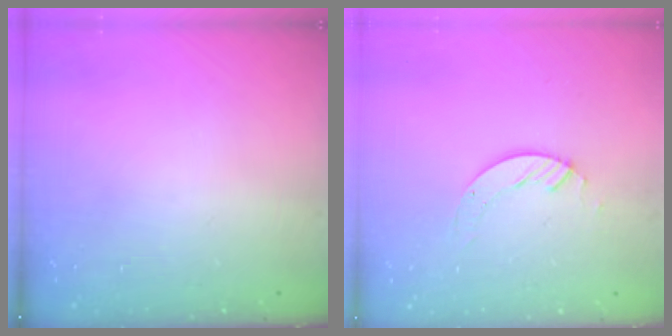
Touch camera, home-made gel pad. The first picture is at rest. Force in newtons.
{"total": 4.1, "press": 4.1, "slide": 0.3}